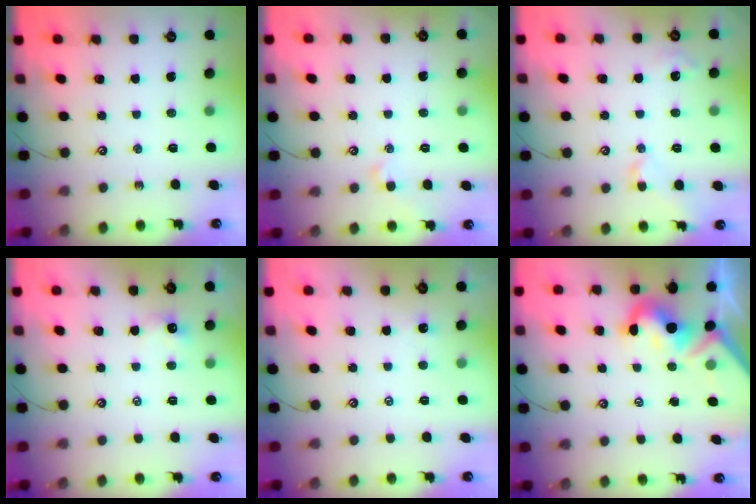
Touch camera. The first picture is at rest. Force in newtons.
{"total": 1.3, "press": 1.2, "slide": 0.5}
{"total": 1.2, "press": 1.2, "slide": 0.2}
{"total": 0.0}
{"total": 1.9, "press": 1.9, "slide": 0.3}
{"total": 5.8, "press": 5.7, "slide": 1.2}